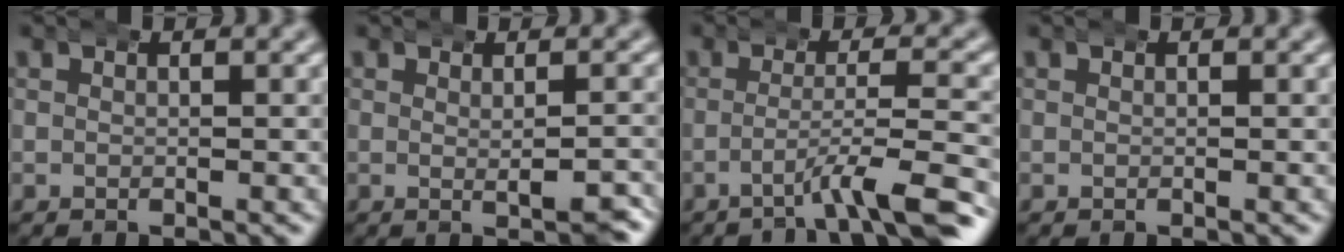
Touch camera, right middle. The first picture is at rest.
{"total": 1.9, "force": [0.0, 0.1, 1.9], "torque": [-0.020, 0.007, -0.005]}
{"total": 3.9, "force": [-2.3, -0.4, 3.1], "torque": [-0.051, 0.003, -0.039]}
{"total": 0.0}